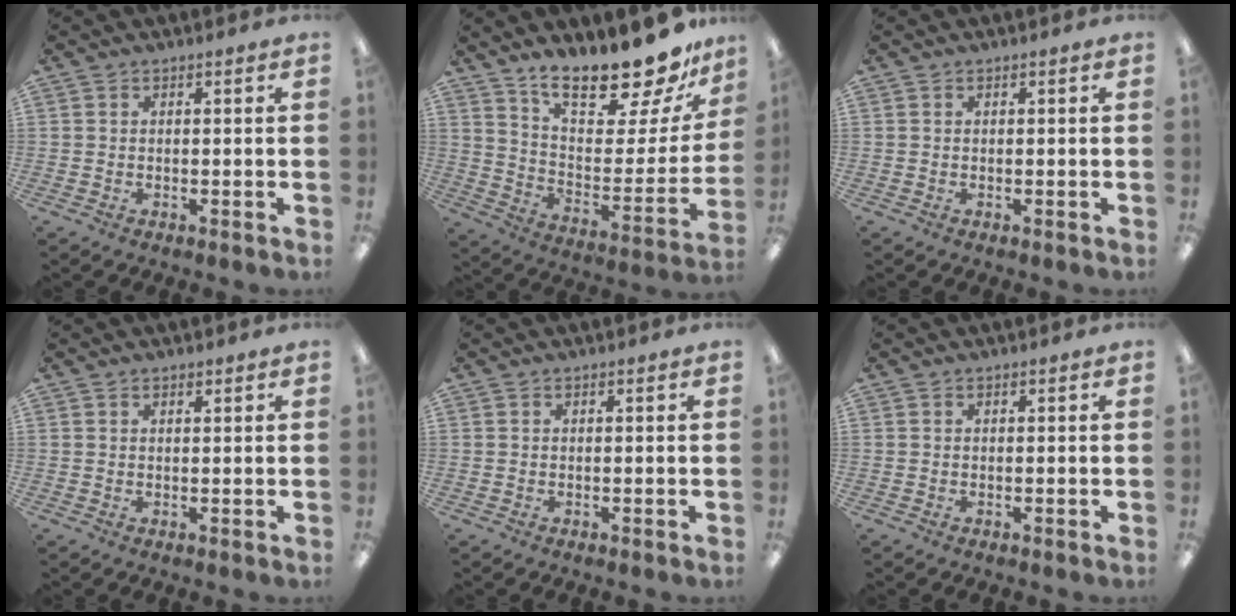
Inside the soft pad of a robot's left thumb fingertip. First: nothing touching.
{"total": 20.1, "force": [17.4, 4.8, 8.7], "torque": [-0.130, -0.137, 0.296]}
{"total": 0.0}
{"total": 1.0, "force": [0.9, 0.4, 0.3], "torque": [-0.007, 0.000, 0.016]}
{"total": 0.0}
{"total": 0.0}